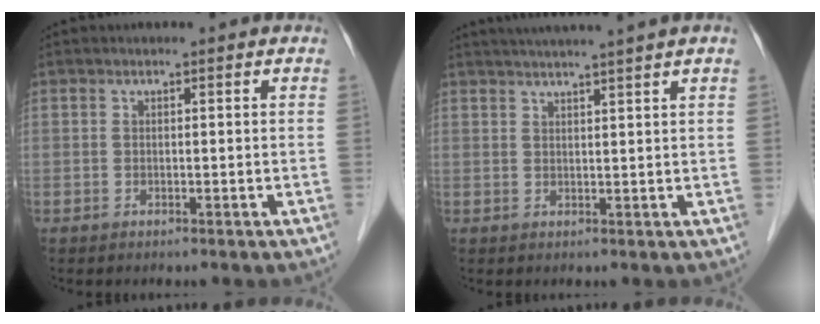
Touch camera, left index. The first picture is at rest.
{"total": 7.8, "force": [6.7, -1.3, 3.8], "torque": [-0.053, 0.019, 0.088]}